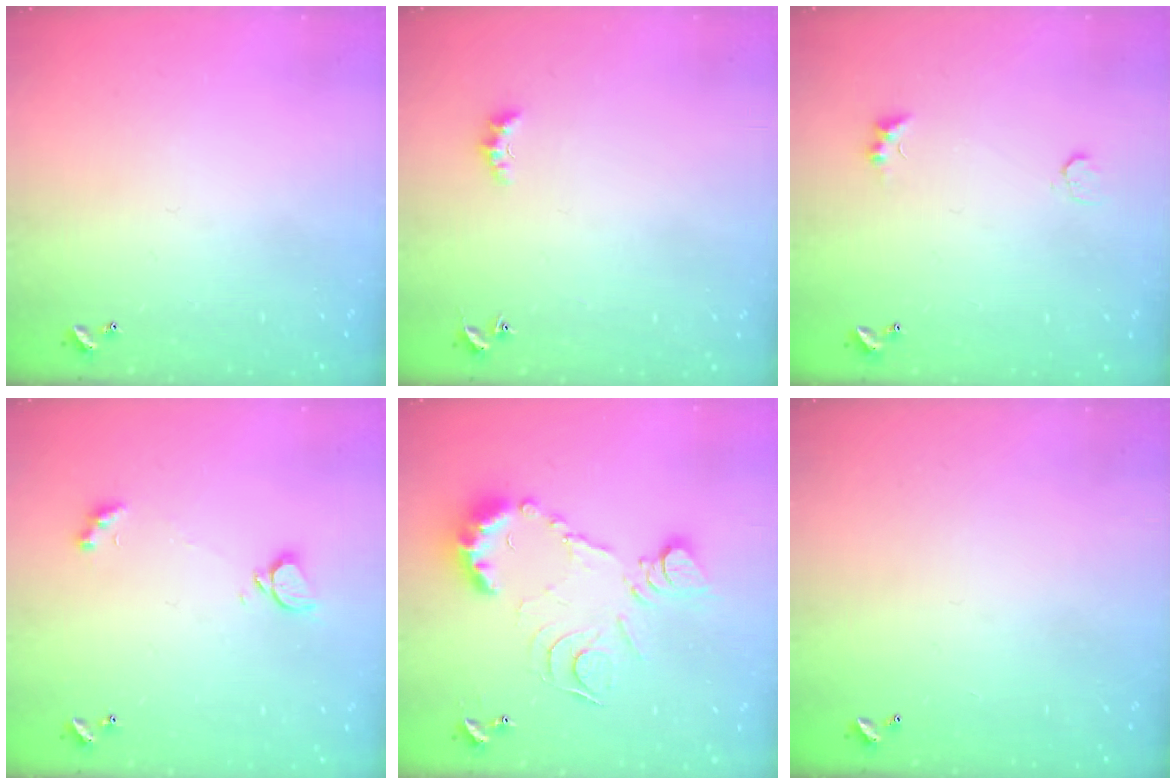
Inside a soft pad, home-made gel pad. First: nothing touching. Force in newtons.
{"total": 2.4, "press": 2.3, "slide": 0.5}
{"total": 1.9, "press": 1.8, "slide": 0.5}
{"total": 1.9, "press": 1.9, "slide": 0.5}
{"total": 13.9, "press": 13.8, "slide": 1.2}
{"total": 2.8, "press": 2.8, "slide": 0.1}